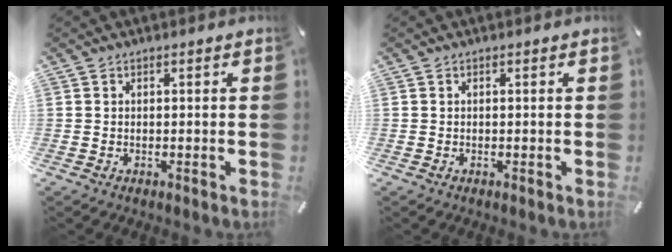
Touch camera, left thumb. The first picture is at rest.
{"total": 0.0}